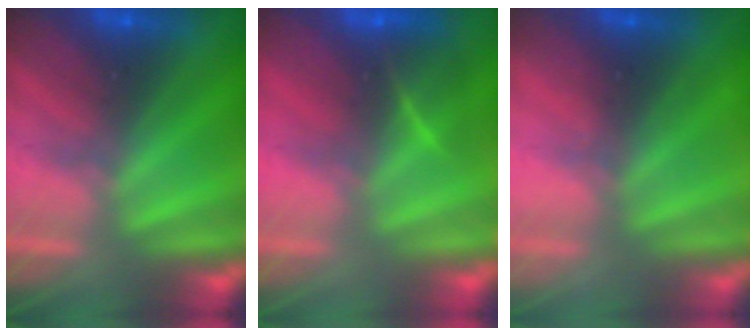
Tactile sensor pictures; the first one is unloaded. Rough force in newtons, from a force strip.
{"total": 2.8}
{"total": 2.2}